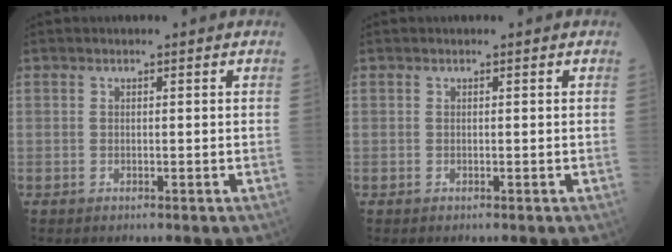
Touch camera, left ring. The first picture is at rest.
{"total": 0.0}